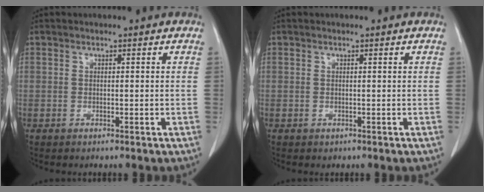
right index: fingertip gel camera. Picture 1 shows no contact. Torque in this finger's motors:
{"motor_torque": [-0.02, 0.01, -0.01, -0.01]}